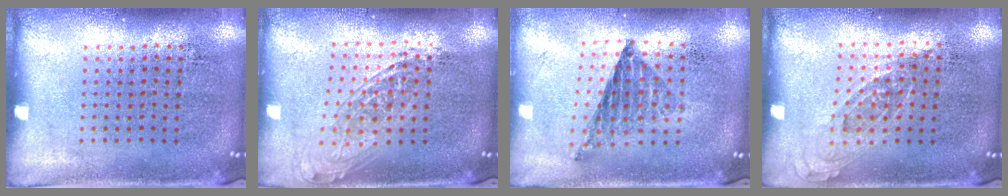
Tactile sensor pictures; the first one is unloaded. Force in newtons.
{"total": 1.7, "press": 1.4, "slide": 0.9}
{"total": 0.8, "press": 0.8, "slide": 0.1}
{"total": 0.7, "press": 0.7, "slide": 0.3}